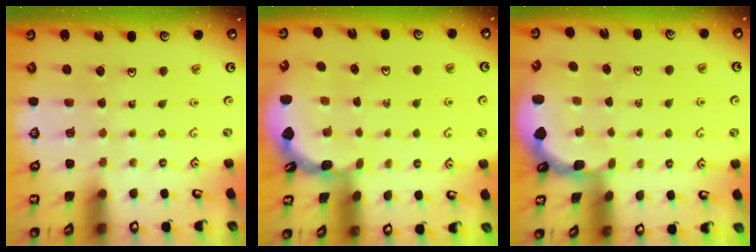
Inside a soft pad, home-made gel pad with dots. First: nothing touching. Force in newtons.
{"total": 1.8, "press": 1.8, "slide": 0.2}
{"total": 1.5, "press": 1.5, "slide": 0.1}